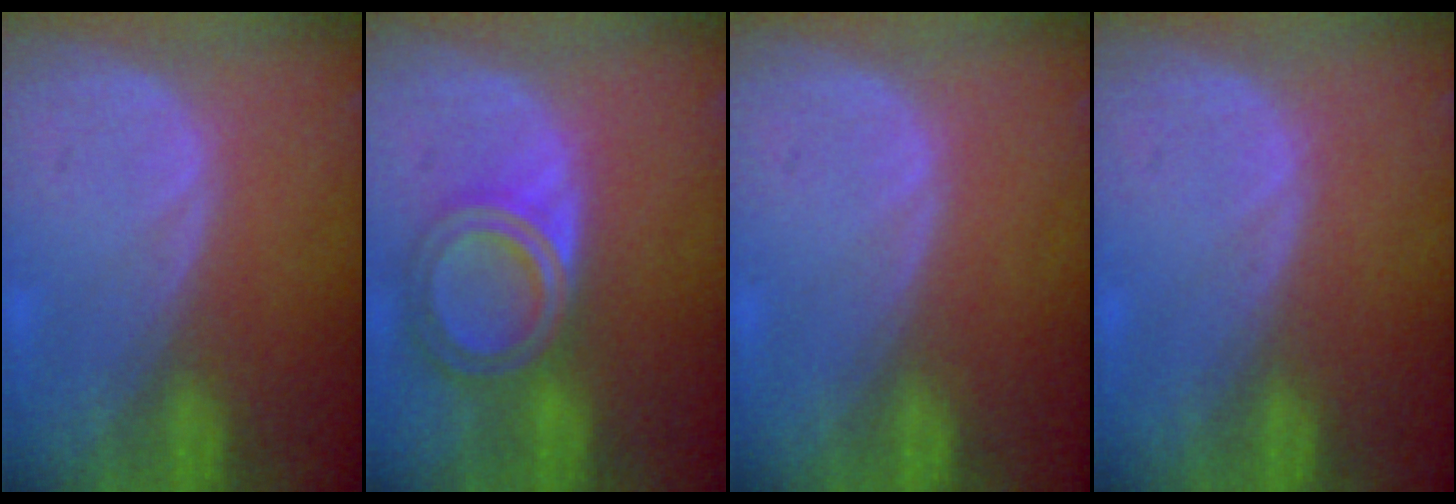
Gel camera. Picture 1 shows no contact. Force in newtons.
{"total": 6.7, "press": 6.0, "slide": 3.2}
{"total": 0.0}
{"total": 0.0}